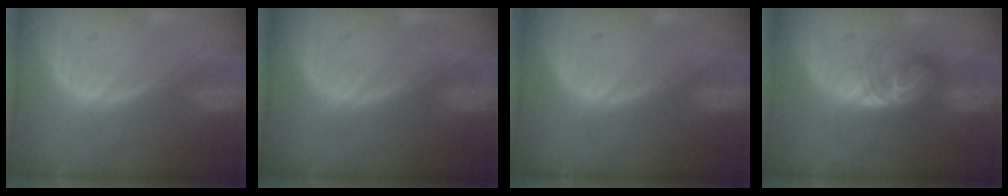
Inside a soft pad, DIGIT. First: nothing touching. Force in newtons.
{"total": 0.0}
{"total": 0.0}
{"total": 5.9, "press": 5.2, "slide": 2.9}